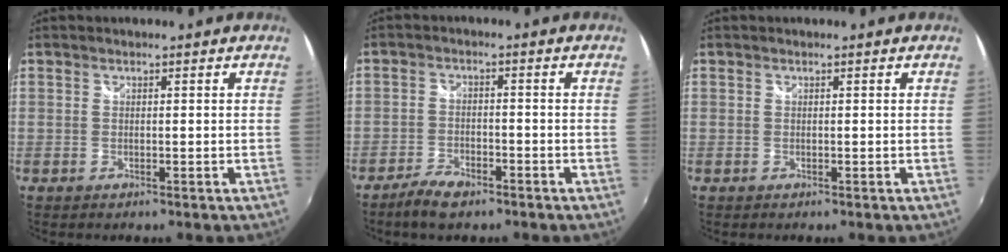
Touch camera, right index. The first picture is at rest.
{"total": 5.8, "force": [-4.4, 2.2, 3.0], "torque": [-0.080, -0.007, -0.084]}
{"total": 0.0}